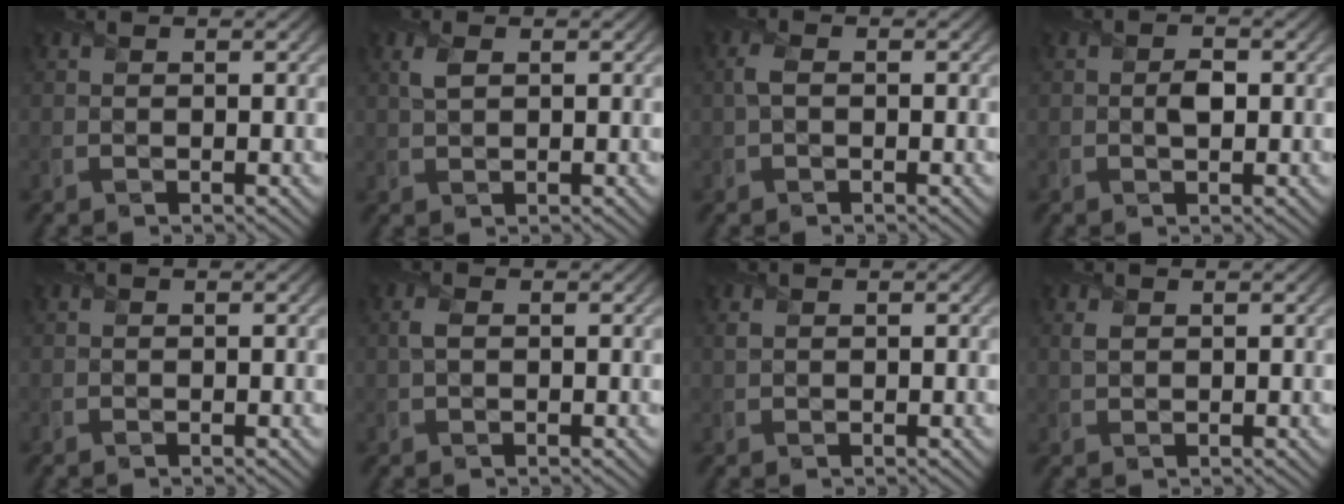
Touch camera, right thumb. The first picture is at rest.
{"total": 1.8, "force": [0.6, 0.8, 1.5], "torque": [-0.040, 0.000, 0.015]}
{"total": 1.5, "force": [0.0, 0.8, 1.3], "torque": [-0.036, 0.003, -0.003]}
{"total": 1.8, "force": [-0.1, 1.1, 1.4], "torque": [-0.024, -0.003, -0.002]}
{"total": 0.0}
{"total": 1.3, "force": [0.2, 0.6, 1.1], "torque": [-0.031, 0.002, 0.003]}
{"total": 0.7, "force": [0.4, 0.4, 0.4], "torque": [-0.014, -0.002, 0.011]}
{"total": 1.0, "force": [0.5, 0.5, 0.6], "torque": [-0.020, -0.002, 0.014]}